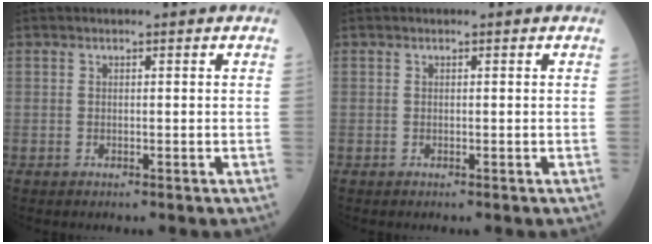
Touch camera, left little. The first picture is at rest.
{"total": 0.0}